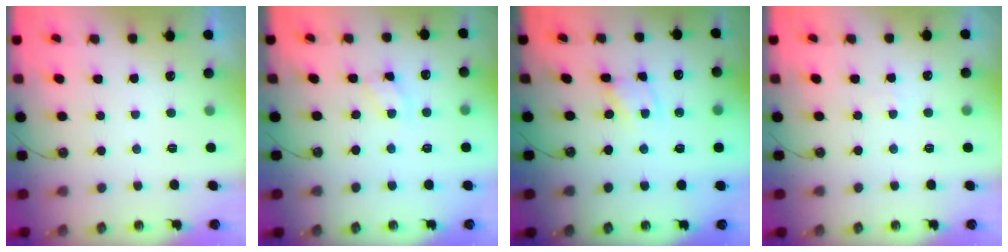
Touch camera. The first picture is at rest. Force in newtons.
{"total": 3.6, "press": 3.6, "slide": 0.5}
{"total": 2.6, "press": 2.6, "slide": 0.2}
{"total": 2.7, "press": 2.6, "slide": 0.4}